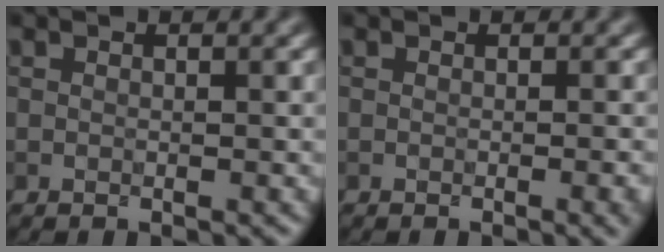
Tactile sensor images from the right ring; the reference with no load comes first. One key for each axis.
{"total": 2.3, "fx": -0.5, "fy": 0.9, "fz": 2.1, "tx": 0.001, "ty": 0.004, "tz": -0.004}